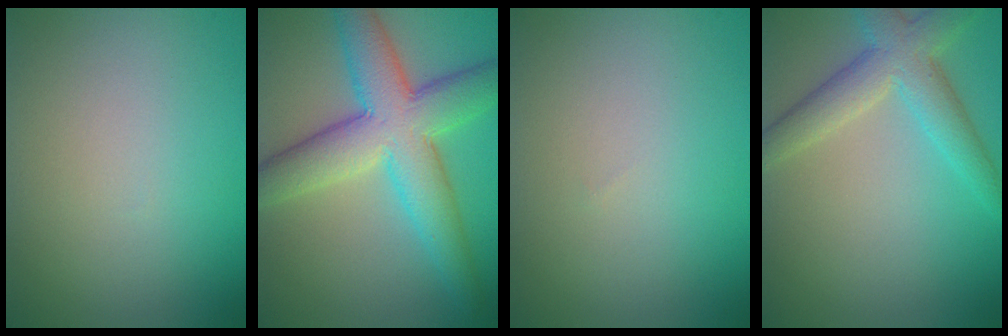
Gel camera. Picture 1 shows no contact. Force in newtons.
{"total": 8.4, "press": 8.4, "slide": 0.2}
{"total": 0.0}
{"total": 4.5, "press": 4.4, "slide": 0.4}